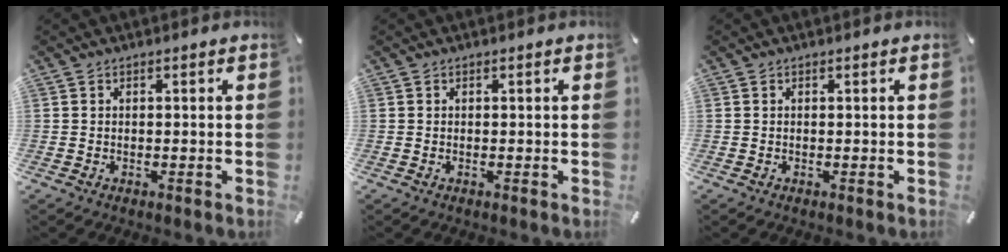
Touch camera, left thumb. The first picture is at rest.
{"total": 0.0}
{"total": 0.0}